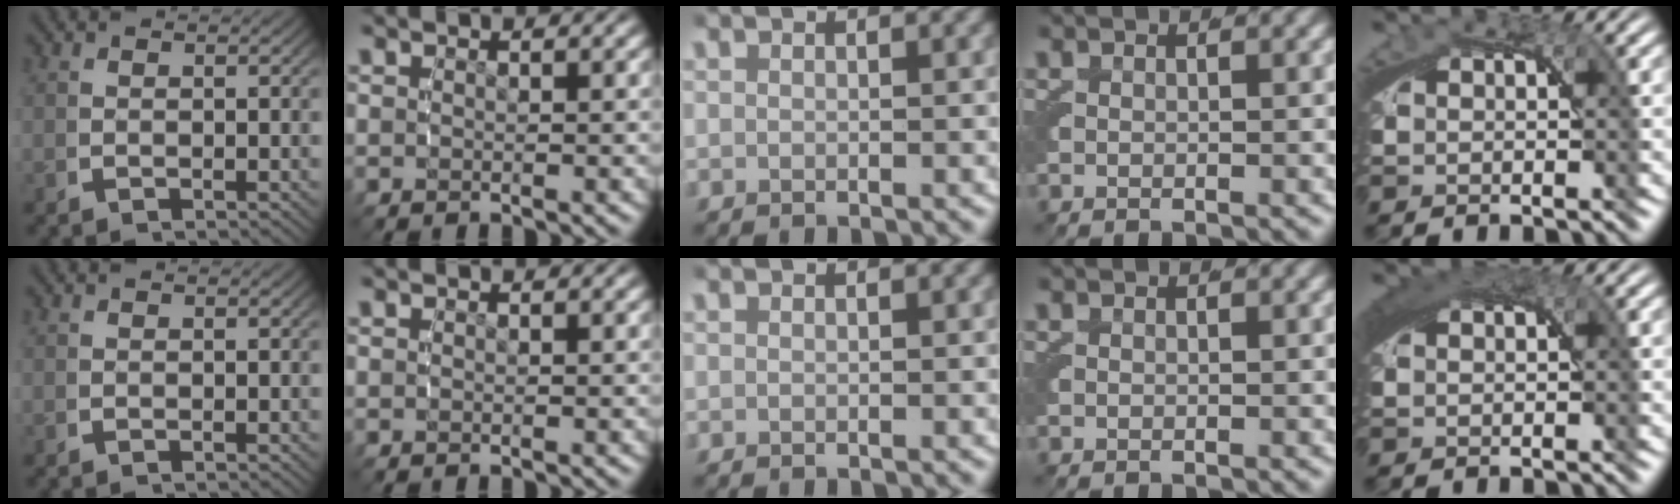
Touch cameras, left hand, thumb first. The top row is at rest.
{"little": {"total": 2.6, "force": [0.9, 1.2, 2.1], "torque": [-0.039, -0.001, 0.016]}}